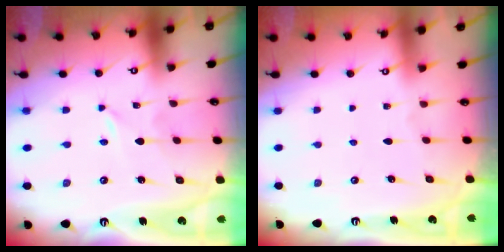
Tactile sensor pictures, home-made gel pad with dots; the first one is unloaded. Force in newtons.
{"total": 0.0}